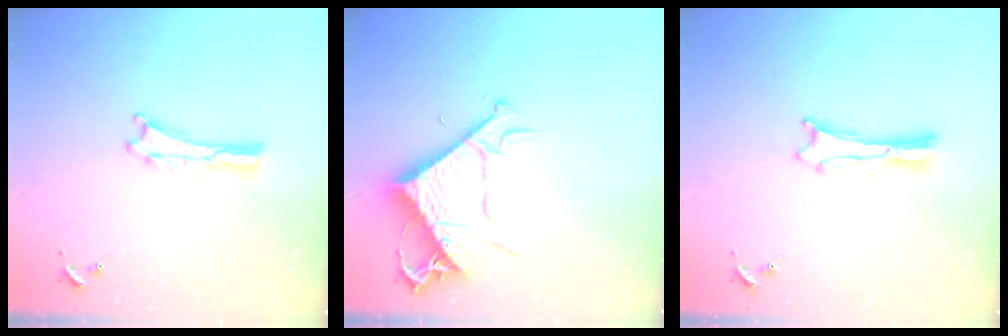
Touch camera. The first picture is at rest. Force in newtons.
{"total": 8.9, "press": 8.8, "slide": 1.1}
{"total": 1.1, "press": 1.1, "slide": 0.2}